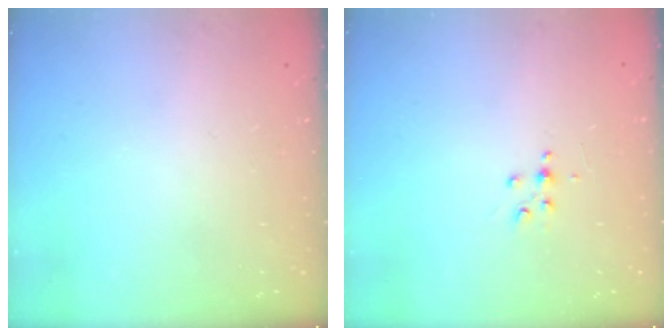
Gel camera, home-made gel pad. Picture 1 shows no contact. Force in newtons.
{"total": 3.9, "press": 3.9, "slide": 0.5}